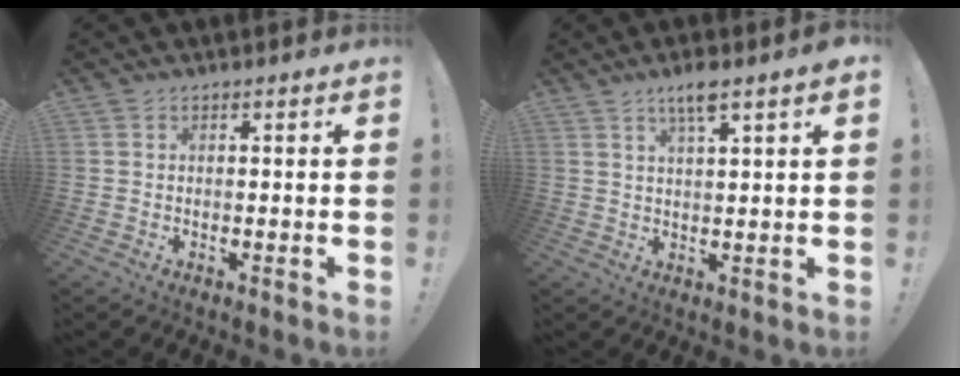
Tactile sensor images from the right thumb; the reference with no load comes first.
{"total": 5.4, "force": [3.2, 0.6, 4.3], "torque": [-0.072, -0.008, 0.050]}